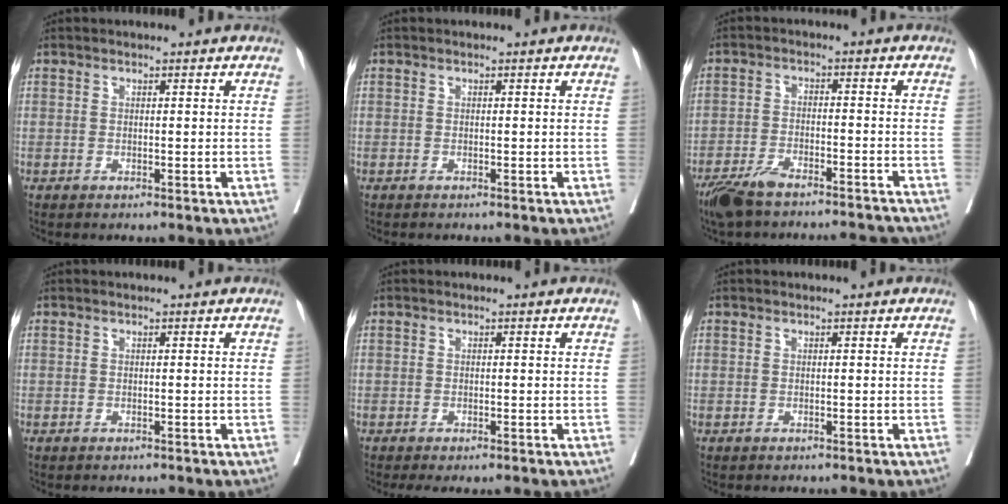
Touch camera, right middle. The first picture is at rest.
{"total": 0.7, "force": [-0.7, 0.1, 0.2], "torque": [-0.006, -0.002, -0.013]}
{"total": 10.7, "force": [-9.6, 1.3, 4.5], "torque": [-0.076, 0.000, -0.155]}
{"total": 1.6, "force": [-1.4, 0.5, 0.4], "torque": [-0.009, -0.004, -0.020]}
{"total": 2.7, "force": [-2.2, 1.0, 1.2], "torque": [-0.011, -0.007, -0.030]}
{"total": 1.5, "force": [-1.4, 0.5, 0.4], "torque": [-0.010, -0.004, -0.019]}